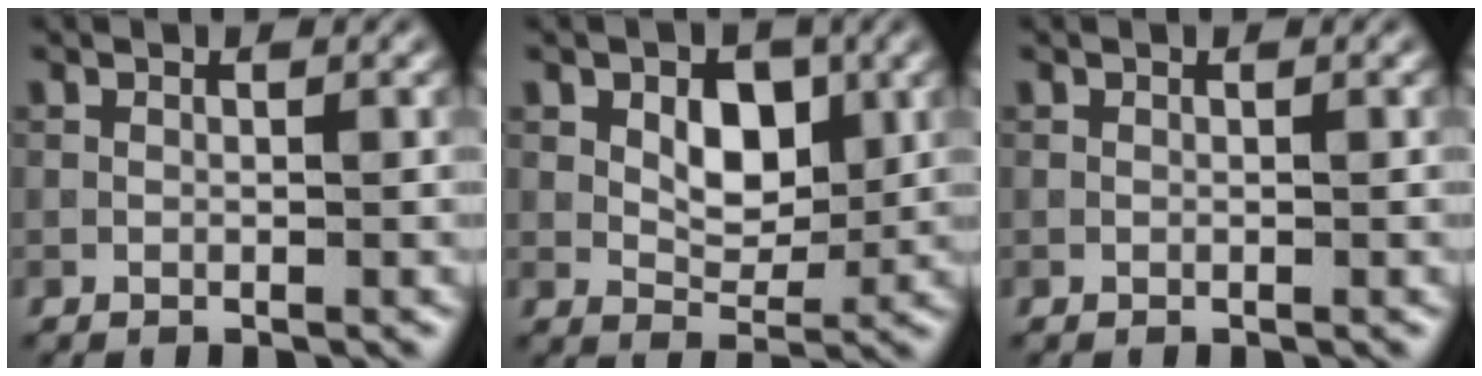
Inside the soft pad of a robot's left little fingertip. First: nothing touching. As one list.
[{"total": 4.5, "force": [1.2, 3.0, 3.1], "torque": [-0.050, -0.001, 0.020]}, {"total": 0.0}]